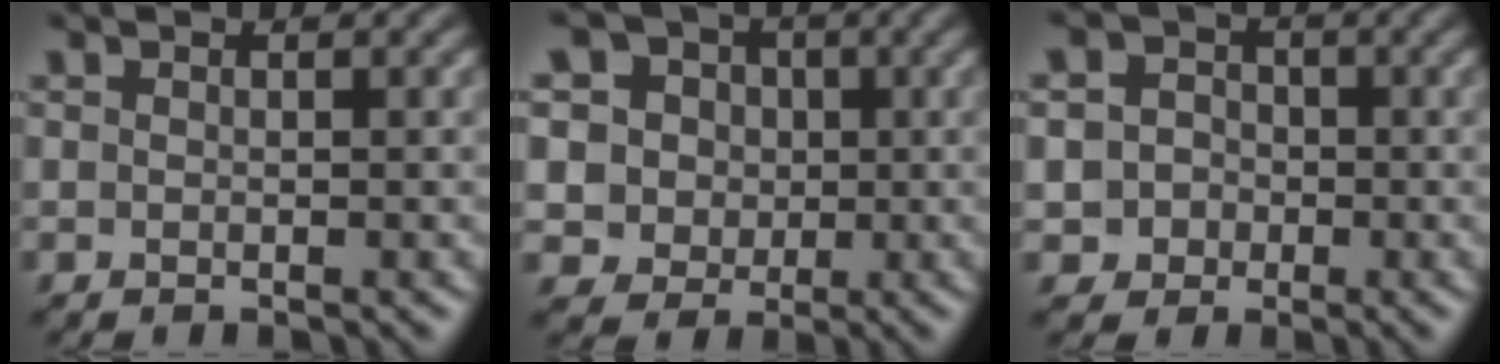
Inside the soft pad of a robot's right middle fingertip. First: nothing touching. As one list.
[{"total": 8.3, "force": [3.8, 6.8, 3.0], "torque": [-0.071, 0.019, 0.047]}, {"total": 4.1, "force": [0.3, 3.9, 1.1], "torque": [-0.002, 0.025, -0.011]}]